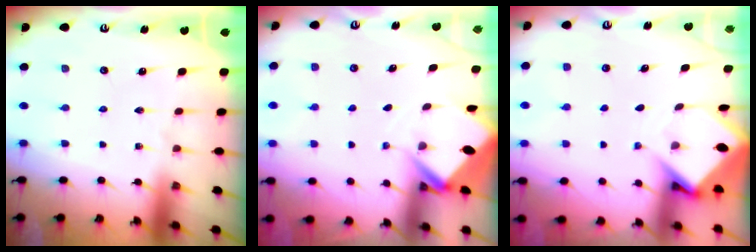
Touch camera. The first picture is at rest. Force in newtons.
{"total": 2.7, "press": 2.7, "slide": 0.1}
{"total": 4.6, "press": 4.6, "slide": 0.3}